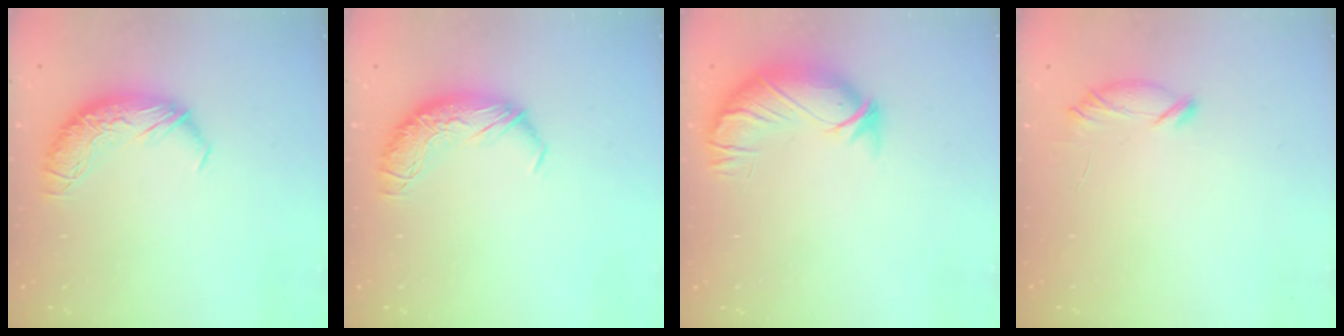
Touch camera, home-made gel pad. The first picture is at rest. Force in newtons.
{"total": 0.0}
{"total": 3.6, "press": 2.1, "slide": 3.0}
{"total": 6.5, "press": 6.5, "slide": 0.5}